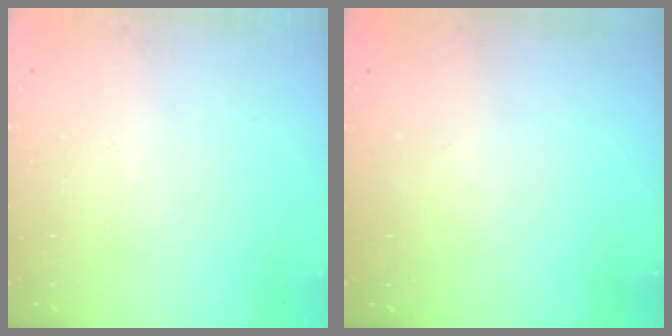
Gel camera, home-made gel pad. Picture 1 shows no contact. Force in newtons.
{"total": 0.0}